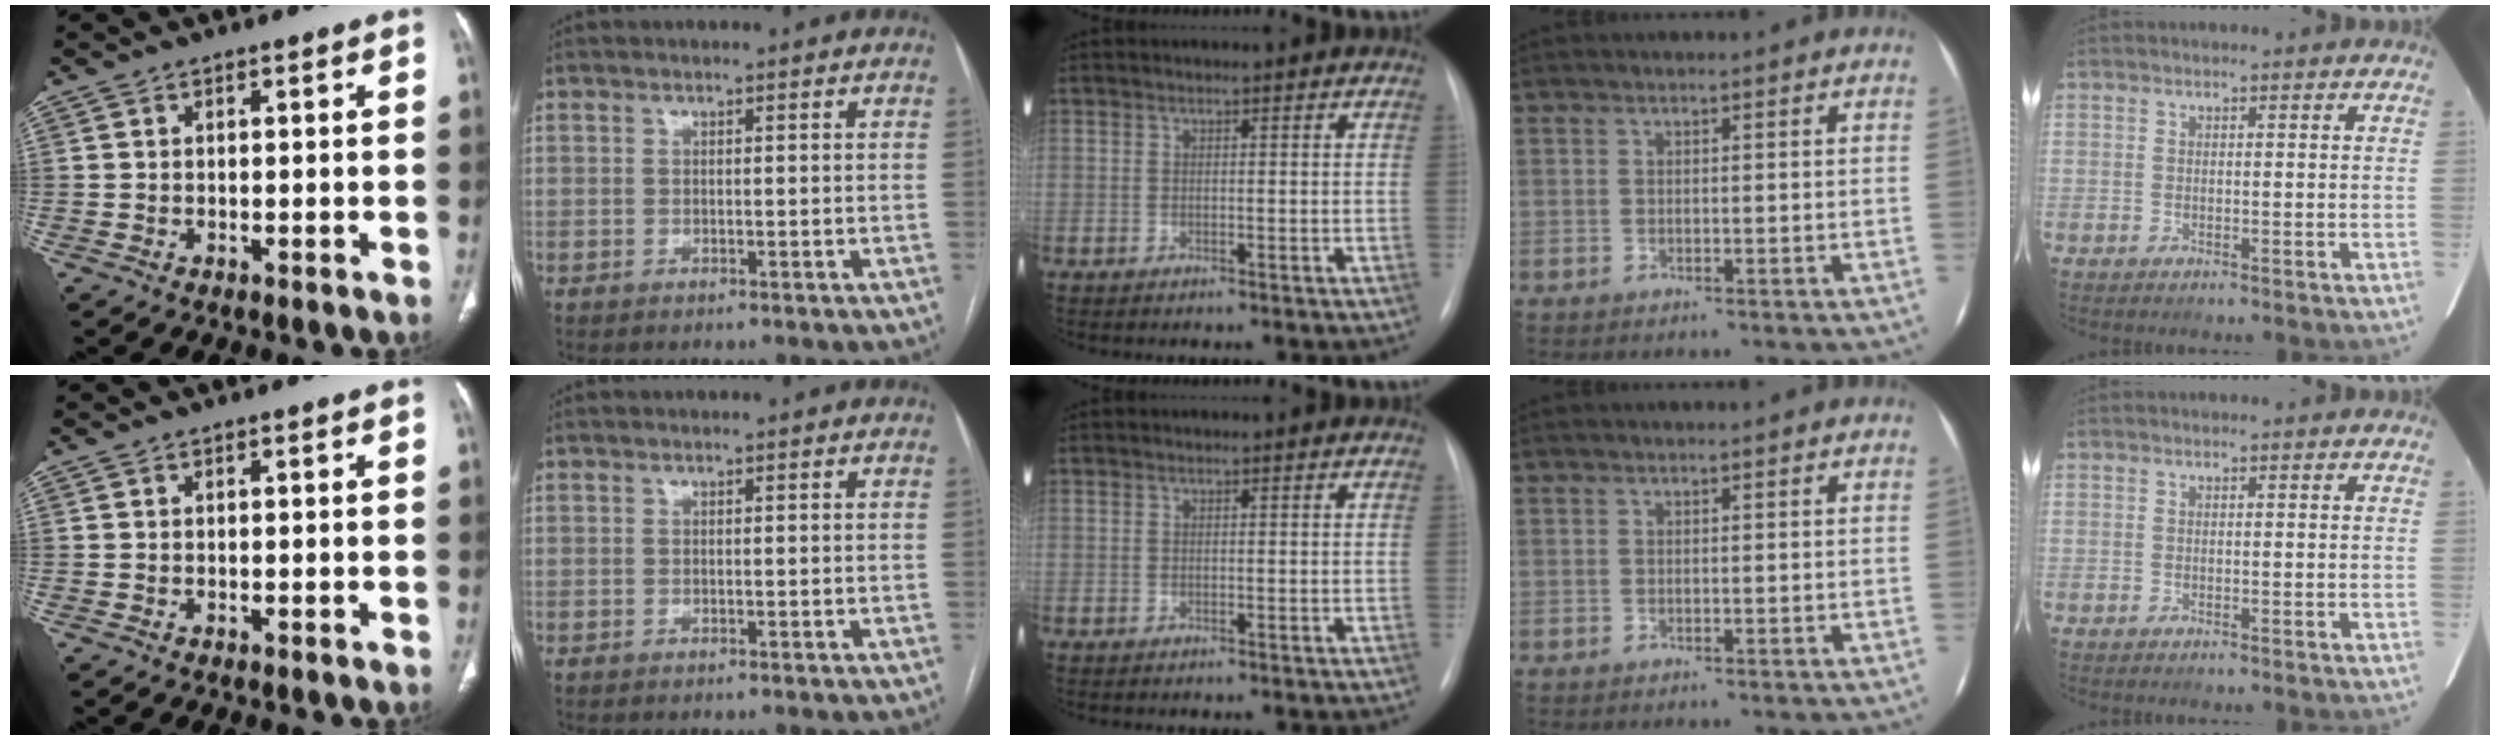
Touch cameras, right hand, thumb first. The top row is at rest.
{}